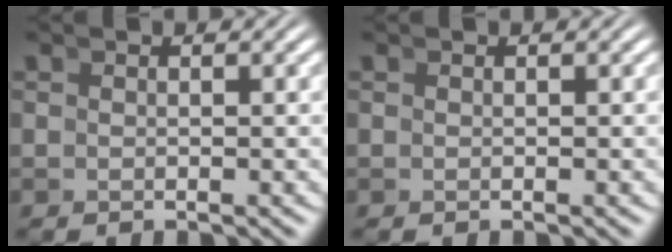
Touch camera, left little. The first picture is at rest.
{"total": 0.0}